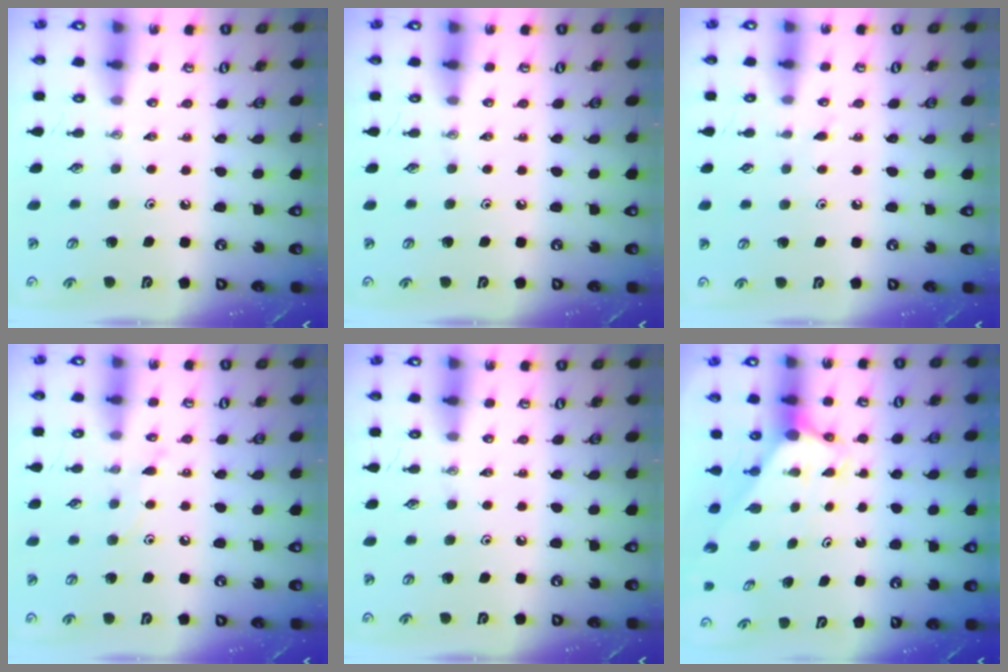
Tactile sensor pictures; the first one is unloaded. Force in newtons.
{"total": 0.0}
{"total": 4.1, "press": 4.1, "slide": 0.5}
{"total": 6.4, "press": 6.4, "slide": 0.5}
{"total": 0.0}
{"total": 2.6, "press": 2.6, "slide": 0.1}